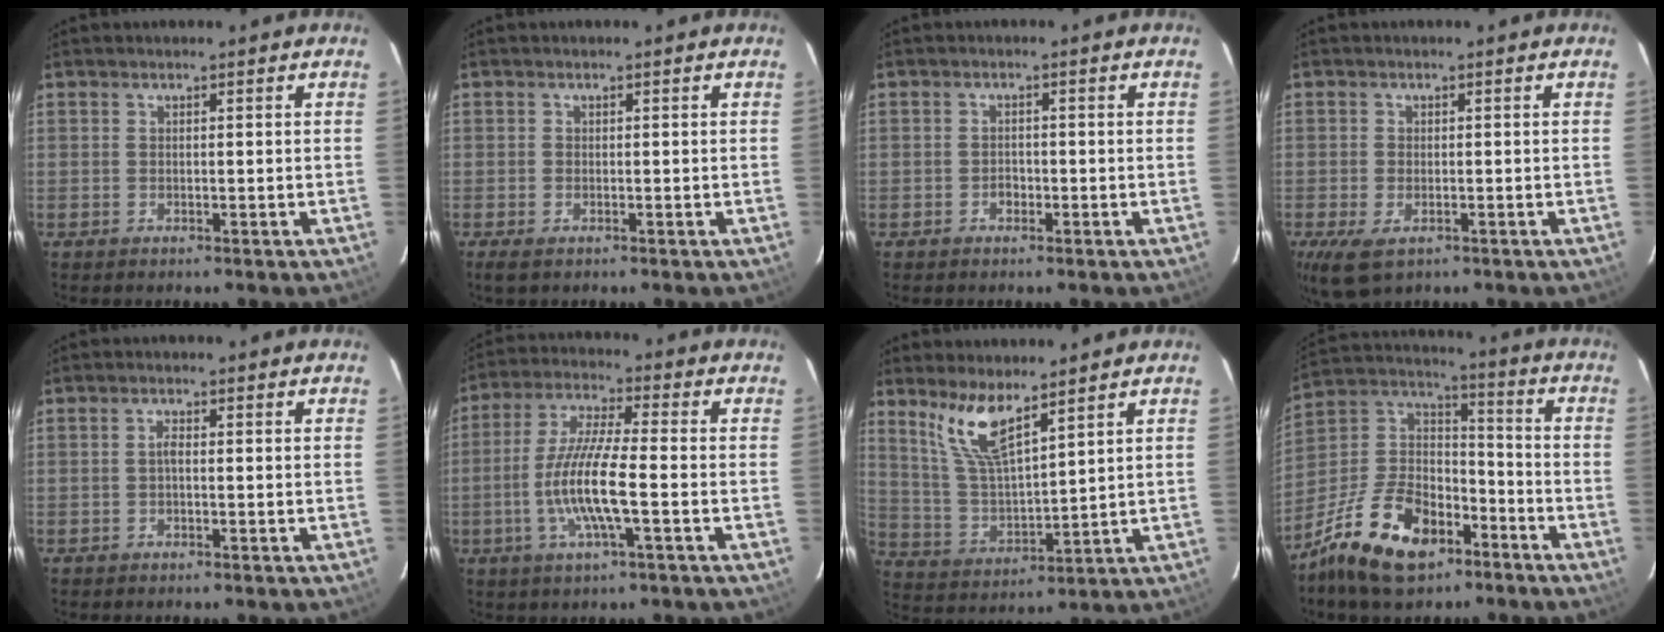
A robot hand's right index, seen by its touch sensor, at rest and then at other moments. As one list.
[{"total": 1.8, "force": [-1.1, 0.9, 1.1], "torque": [-0.024, -0.006, -0.020]}, {"total": 1.5, "force": [-0.9, 1.1, 0.4], "torque": [-0.006, 0.004, -0.014]}, {"total": 6.3, "force": [-3.1, 3.5, 4.3], "torque": [-0.094, -0.022, -0.052]}, {"total": 1.1, "force": [-0.3, 0.4, 1.0], "torque": [-0.019, 0.006, -0.006]}, {"total": 11.4, "force": [-3.1, 1.2, 10.9], "torque": [-0.223, -0.002, -0.060]}, {"total": 9.3, "force": [6.6, 1.9, 6.3], "torque": [-0.125, -0.006, 0.143]}, {"total": 20.1, "force": [-12.2, 10.8, 11.8], "torque": [-0.261, 0.010, -0.211]}]